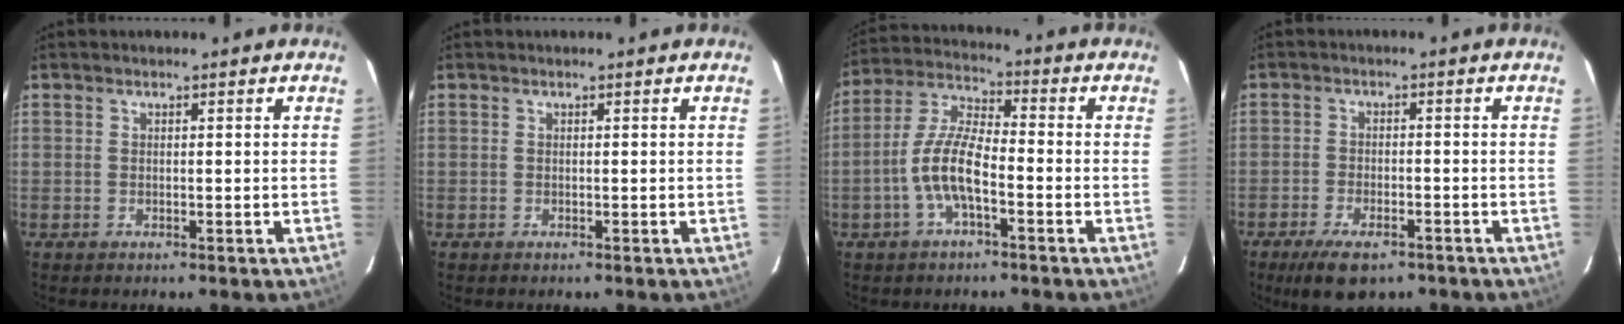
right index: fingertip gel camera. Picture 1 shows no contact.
{"total": 0.0}
{"total": 9.3, "force": [-3.4, 2.8, 8.2], "torque": [-0.178, 0.008, -0.068]}
{"total": 8.8, "force": [-6.2, 3.5, 5.2], "torque": [-0.119, -0.016, -0.099]}